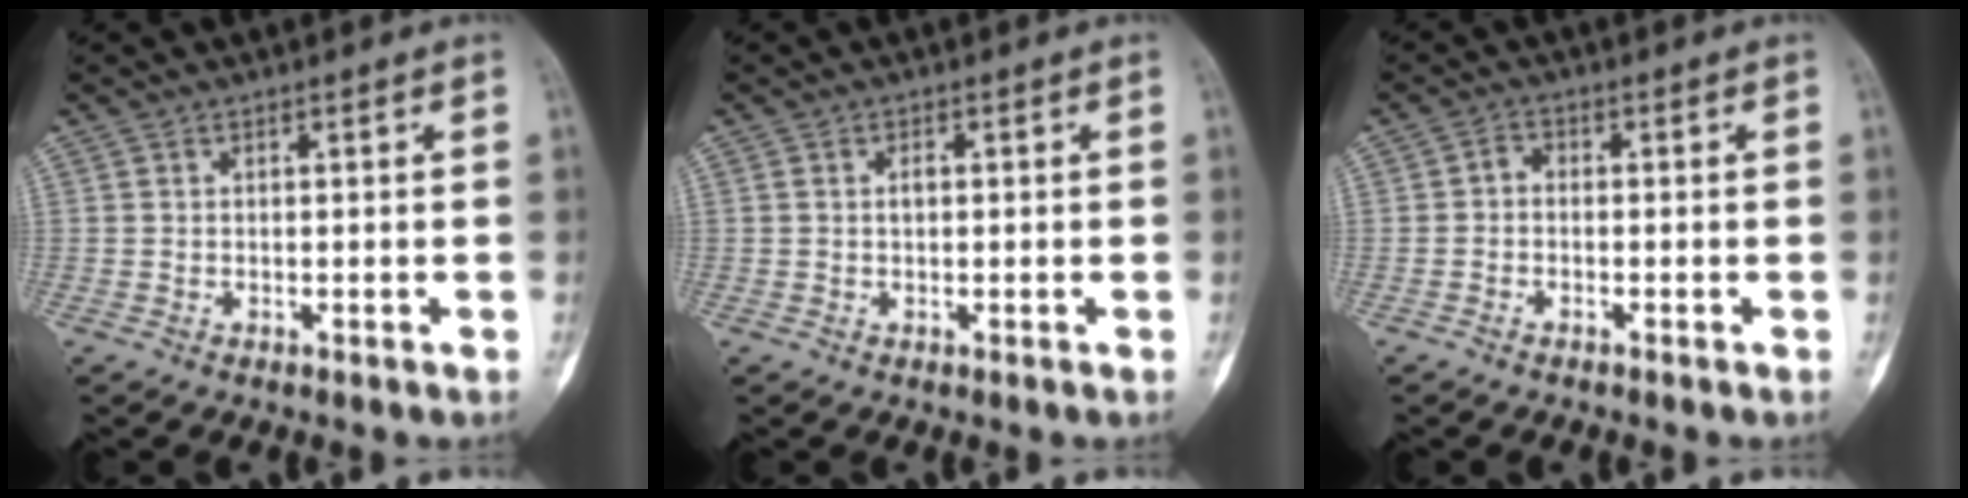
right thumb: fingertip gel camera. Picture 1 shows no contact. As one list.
[{"total": 1.1, "force": [0.1, 0.6, 0.8], "torque": [-0.005, -0.001, -0.001]}, {"total": 1.7, "force": [-0.6, 1.1, 1.1], "torque": [-0.019, 0.012, -0.019]}]